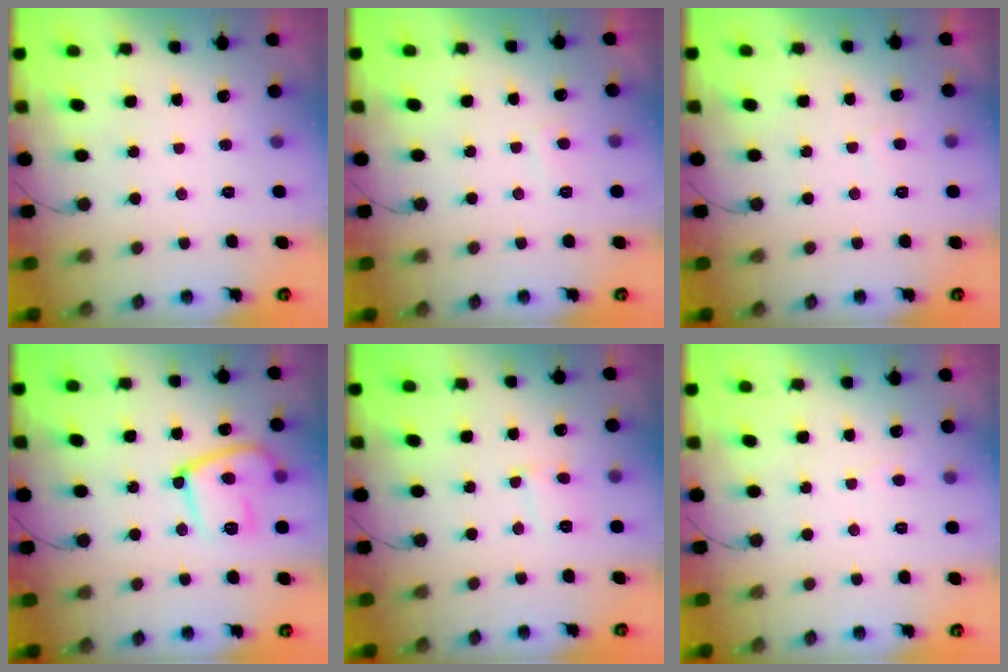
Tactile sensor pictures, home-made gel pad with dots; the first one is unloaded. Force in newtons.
{"total": 2.0, "press": 1.9, "slide": 0.6}
{"total": 0.5, "press": 0.2, "slide": 0.5}
{"total": 14.4, "press": 14.3, "slide": 1.6}
{"total": 5.5, "press": 5.5, "slide": 0.4}
{"total": 1.9, "press": 1.9, "slide": 0.2}